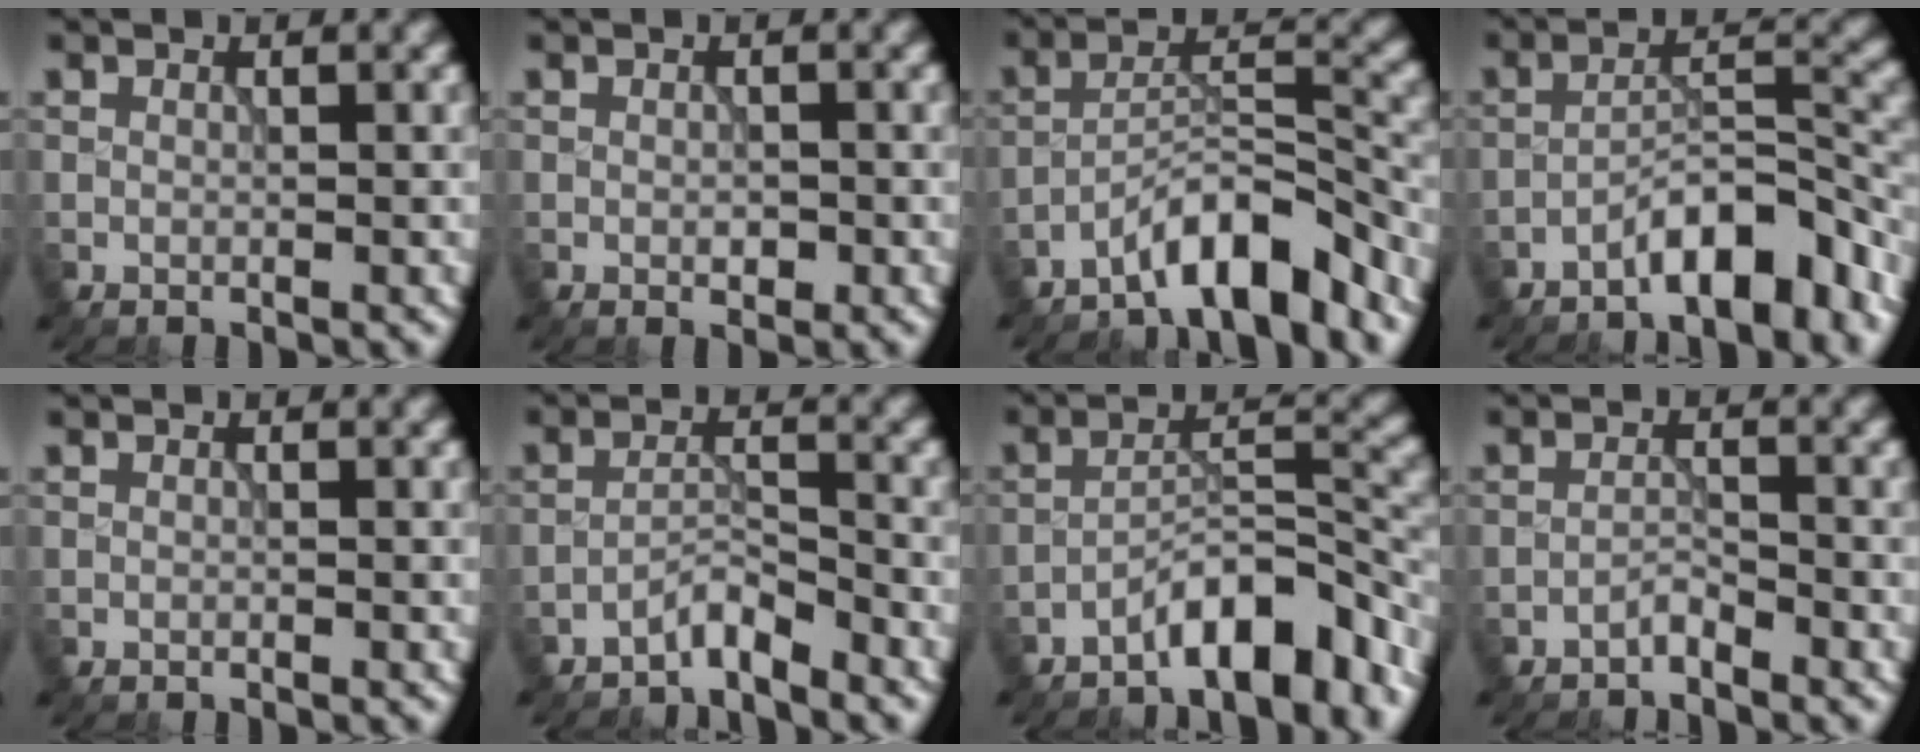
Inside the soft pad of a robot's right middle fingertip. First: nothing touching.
{"total": 1.0, "force": [-0.3, 0.6, 0.8], "torque": [-0.011, 0.000, -0.004]}
{"total": 6.6, "force": [-5.1, 1.3, 3.8], "torque": [-0.056, 0.011, -0.091]}
{"total": 6.4, "force": [-4.6, 1.7, 4.1], "torque": [-0.058, 0.015, -0.080]}
{"total": 0.0}
{"total": 2.4, "force": [-2.3, 0.2, 0.8], "torque": [-0.011, 0.011, -0.046]}
{"total": 7.1, "force": [-5.2, 1.8, 4.5], "torque": [-0.063, 0.015, -0.090]}
{"total": 1.2, "force": [-1.2, 0.1, 0.4], "torque": [-0.005, 0.007, -0.024]}